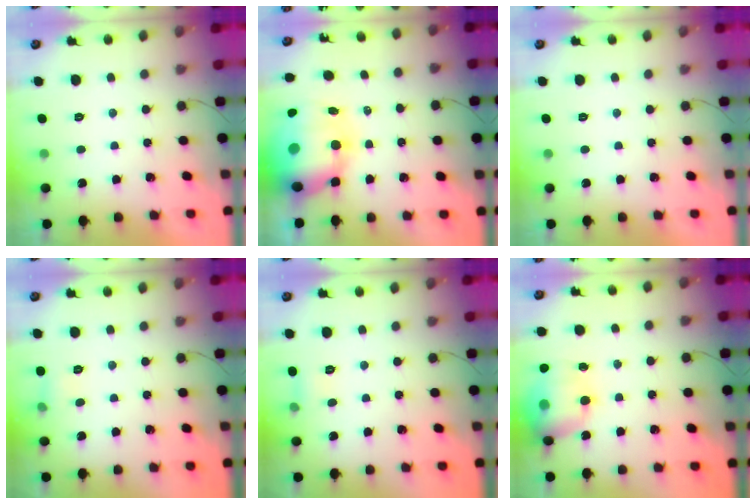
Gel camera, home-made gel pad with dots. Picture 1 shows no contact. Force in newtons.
{"total": 18.2, "press": 17.7, "slide": 4.4}
{"total": 0.0}
{"total": 4.5, "press": 4.3, "slide": 1.3}
{"total": 4.7, "press": 4.5, "slide": 1.5}
{"total": 17.1, "press": 16.9, "slide": 2.9}